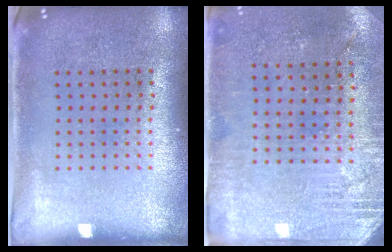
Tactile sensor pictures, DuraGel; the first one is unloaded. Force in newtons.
{"total": 2.9, "press": 2.7, "slide": 1.1}